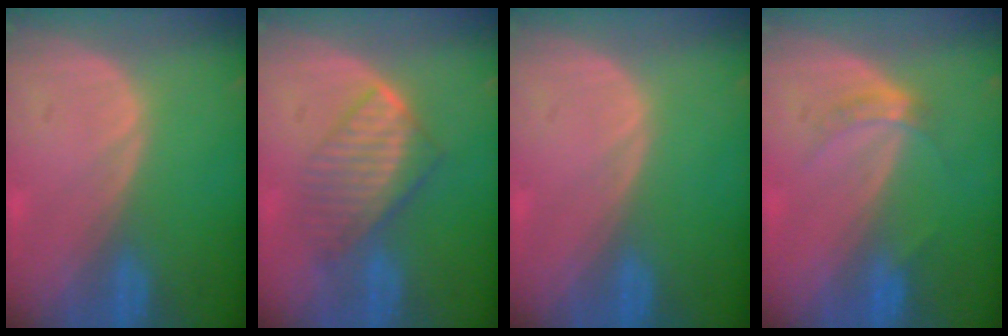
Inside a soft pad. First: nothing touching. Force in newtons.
{"total": 6.6, "press": 6.4, "slide": 1.8}
{"total": 0.0}
{"total": 2.8, "press": 2.5, "slide": 1.3}